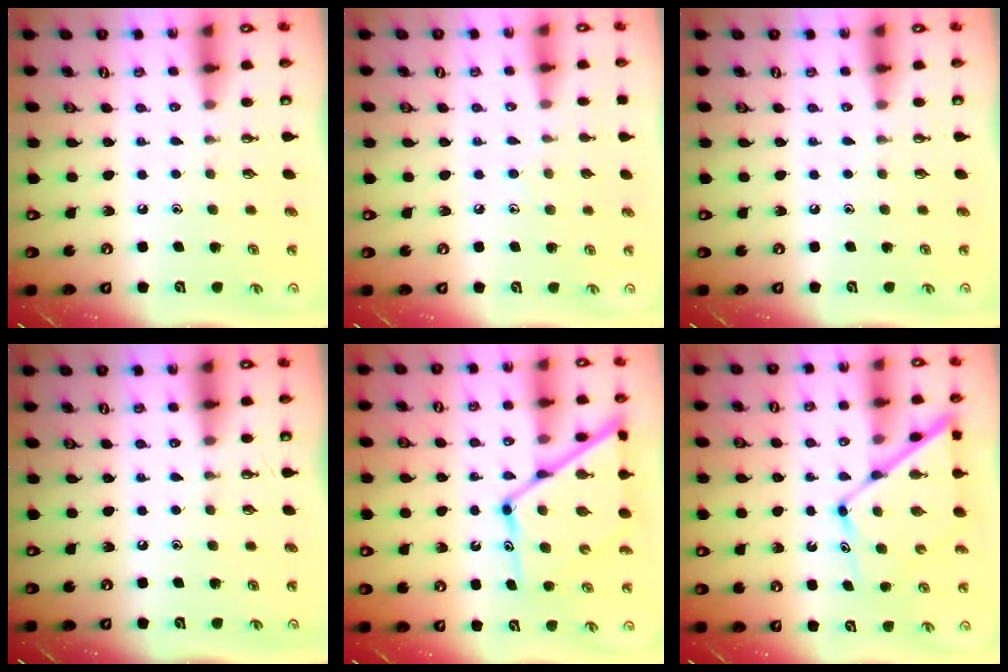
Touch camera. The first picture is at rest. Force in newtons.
{"total": 6.1, "press": 6.0, "slide": 0.6}
{"total": 0.0}
{"total": 0.0}
{"total": 17.3, "press": 17.2, "slide": 1.4}
{"total": 12.9, "press": 12.8, "slide": 1.1}